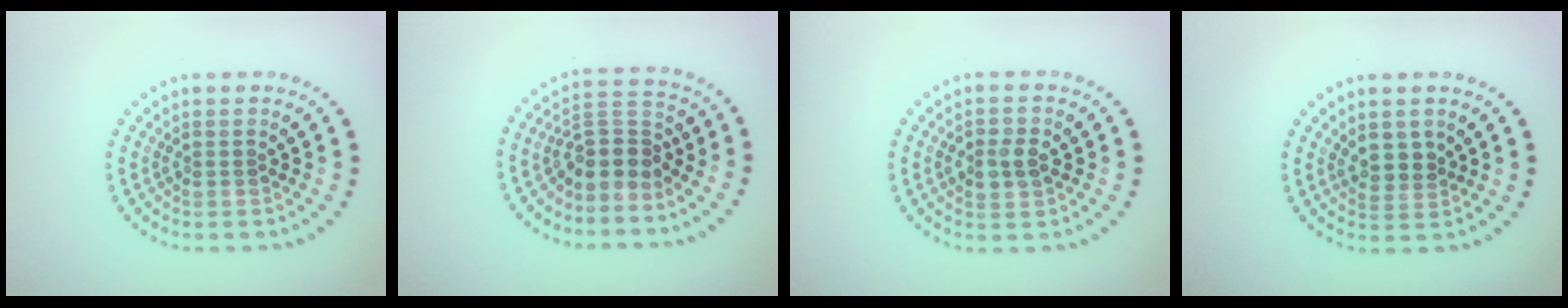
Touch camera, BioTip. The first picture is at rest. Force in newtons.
{"total": 3.4, "press": 2.9, "slide": 1.8}
{"total": 2.4, "press": 2.4, "slide": 0.2}
{"total": 2.4, "press": 2.1, "slide": 1.1}